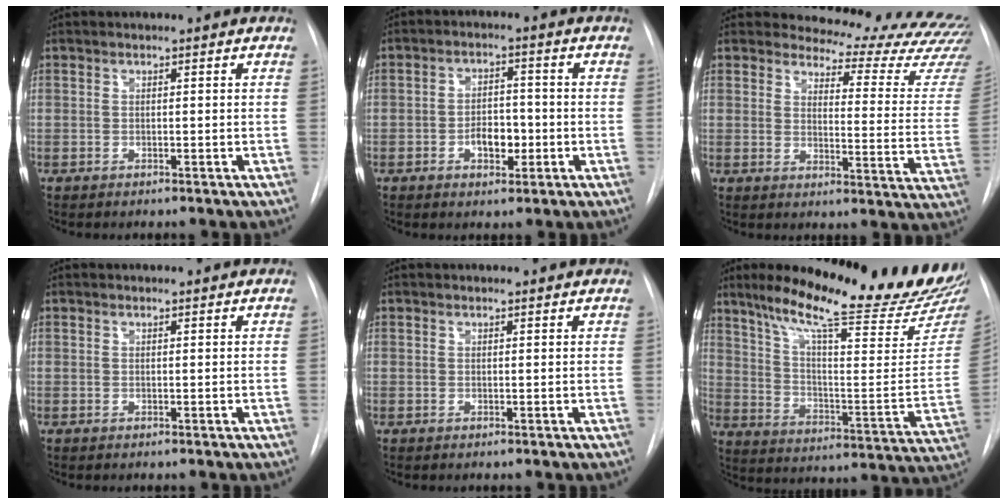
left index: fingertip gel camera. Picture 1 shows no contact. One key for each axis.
{"total": 4.8, "fx": -1.7, "fy": 2.8, "fz": 3.6, "tx": -0.056, "ty": 0.005, "tz": -0.025}
{"total": 19.8, "fx": 19.4, "fy": 2.5, "fz": 3.6, "tx": -0.027, "ty": -0.149, "tz": 0.196}
{"total": 0.0}
{"total": 1.2, "fx": 1.2, "fy": 0.1, "fz": 0.1, "tx": -0.011, "ty": 0.005, "tz": 0.010}
{"total": 26.2, "fx": 22.0, "fy": 2.2, "fz": 14.0, "tx": -0.218, "ty": -0.074, "tz": 0.301}